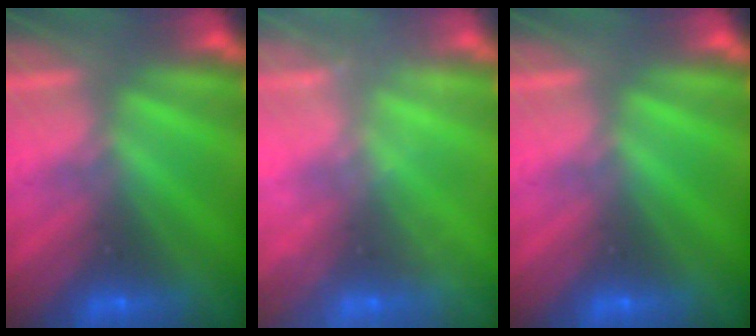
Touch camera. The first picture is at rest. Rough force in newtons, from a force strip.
{"total": 2.2}
{"total": 0.0}